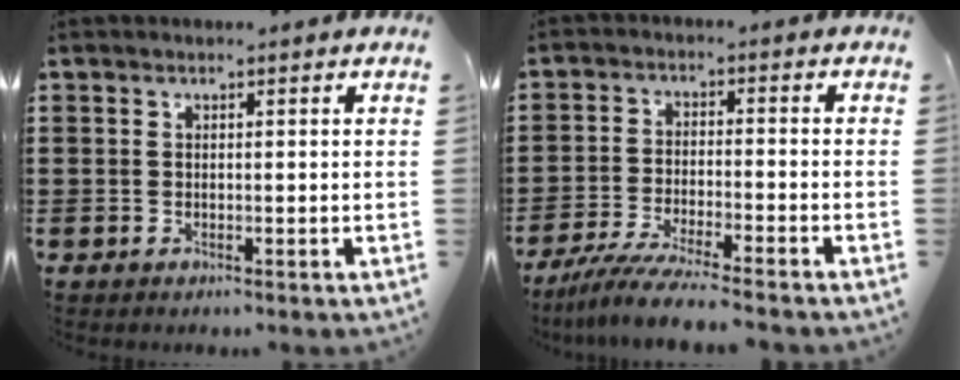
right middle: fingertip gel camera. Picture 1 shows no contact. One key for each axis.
{"total": 6.0, "fx": -5.5, "fy": -0.3, "fz": 2.4, "tx": -0.057, "ty": -0.019, "tz": -0.107}